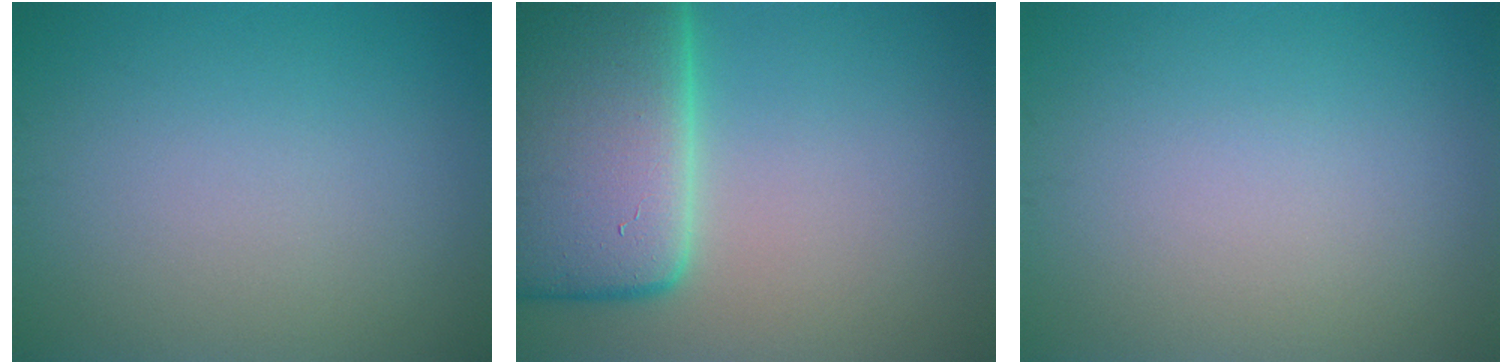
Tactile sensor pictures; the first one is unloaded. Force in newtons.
{"total": 15.0, "press": 14.9, "slide": 1.1}
{"total": 0.0}